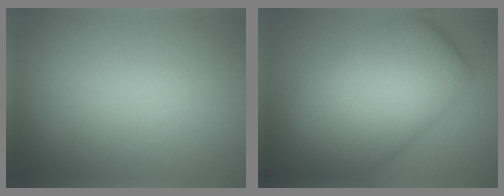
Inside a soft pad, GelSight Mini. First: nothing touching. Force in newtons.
{"total": 12.5, "press": 12.5, "slide": 0.4}